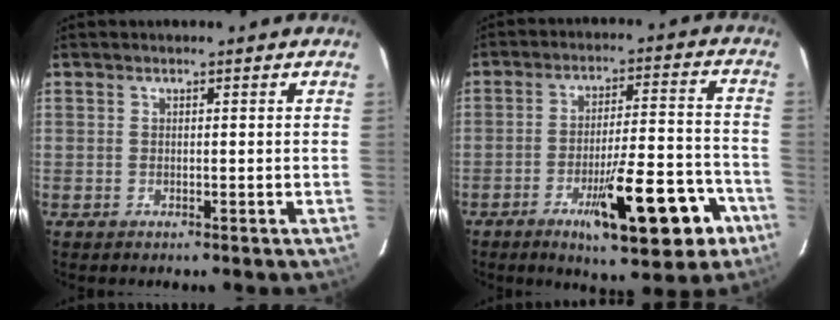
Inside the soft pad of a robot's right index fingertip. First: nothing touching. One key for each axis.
{"total": 15.2, "fx": -7.7, "fy": 3.1, "fz": 12.7, "tx": -0.177, "ty": 0.010, "tz": -0.104}